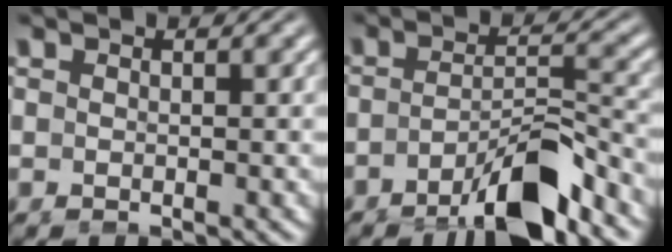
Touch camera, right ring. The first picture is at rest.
{"total": 5.1, "force": [-3.5, 0.8, 3.6], "torque": [-0.046, -0.017, -0.047]}